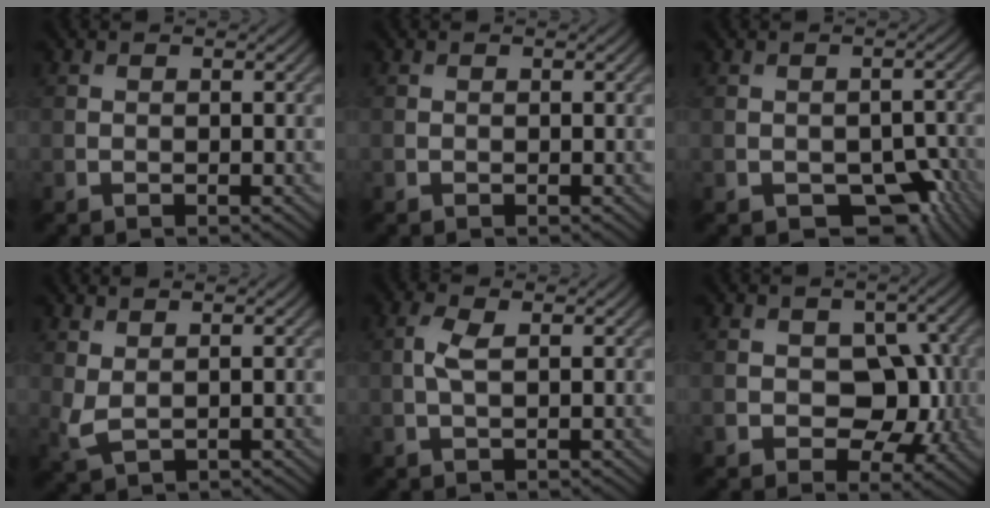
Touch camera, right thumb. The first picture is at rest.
{"total": 0.0}
{"total": 7.4, "force": [-3.7, 4.6, 4.4], "torque": [-0.059, -0.013, -0.046]}
{"total": 2.8, "force": [0.9, 1.4, 2.2], "torque": [-0.066, -0.002, 0.019]}
{"total": 2.4, "force": [0.4, 0.7, 2.2], "torque": [-0.055, 0.008, 0.006]}
{"total": 7.1, "force": [-0.7, 5.2, 4.8], "torque": [-0.056, -0.005, -0.015]}